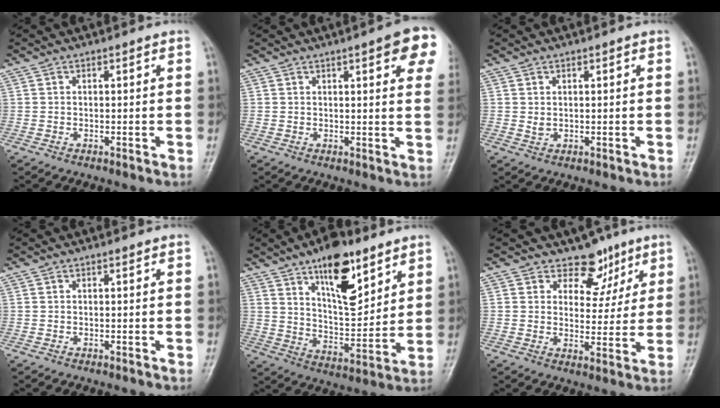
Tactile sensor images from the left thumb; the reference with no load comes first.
{"total": 10.0, "force": [4.4, 2.4, 8.6], "torque": [-0.078, -0.009, 0.046]}
{"total": 1.5, "force": [0.4, 0.9, 1.1], "torque": [-0.014, -0.001, 0.011]}
{"total": 0.0}
{"total": 15.4, "force": [9.0, 6.4, 10.7], "torque": [-0.134, -0.054, 0.150]}
{"total": 6.8, "force": [4.6, 4.7, 1.6], "torque": [0.018, -0.024, 0.069]}